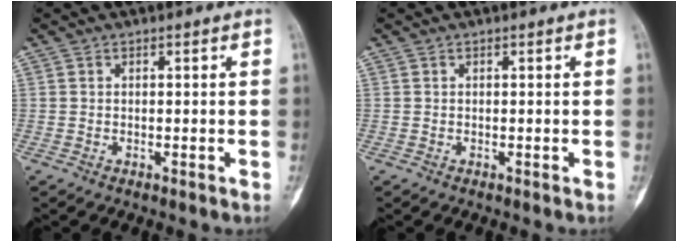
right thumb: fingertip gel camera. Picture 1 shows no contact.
{"total": 0.0}